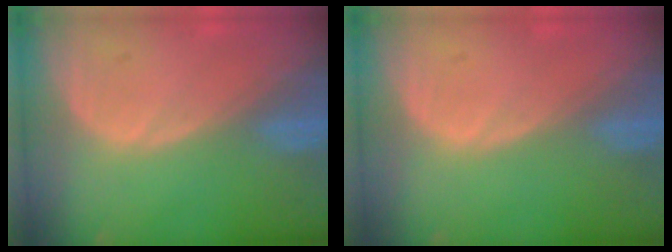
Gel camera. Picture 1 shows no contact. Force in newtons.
{"total": 0.0}